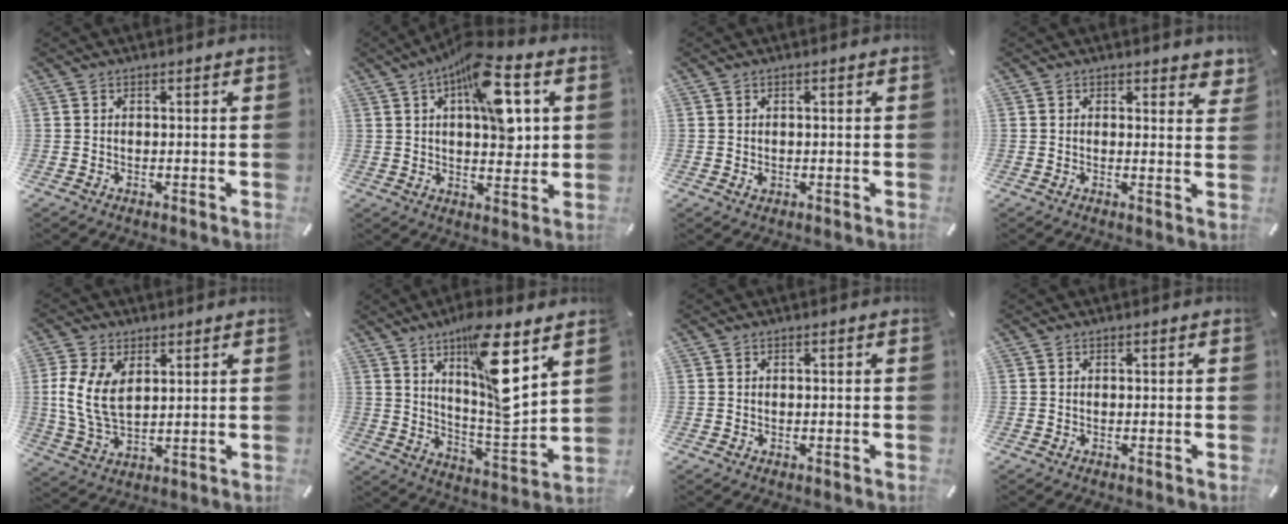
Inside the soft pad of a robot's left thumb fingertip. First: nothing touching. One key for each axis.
{"total": 15.0, "fx": 5.7, "fy": 6.5, "fz": 12.2, "tx": -0.178, "ty": -0.018, "tz": 0.093}
{"total": 1.2, "fx": 0.0, "fy": 0.9, "fz": 0.8, "tx": -0.017, "ty": 0.004, "tz": -0.002}
{"total": 2.1, "fx": 1.7, "fy": 1.0, "fz": 0.8, "tx": 0.003, "ty": -0.010, "tz": 0.026}
{"total": 9.4, "fx": 2.1, "fy": 5.9, "fz": 7.0, "tx": -0.168, "ty": -0.001, "tz": 0.036}
{"total": 16.5, "fx": 9.7, "fy": 3.7, "fz": 12.9, "tx": -0.202, "ty": -0.062, "tz": 0.153}
{"total": 0.5, "fx": 0.1, "fy": 0.4, "fz": 0.3, "tx": -0.006, "ty": 0.003, "tz": 0.001}
{"total": 0.0}